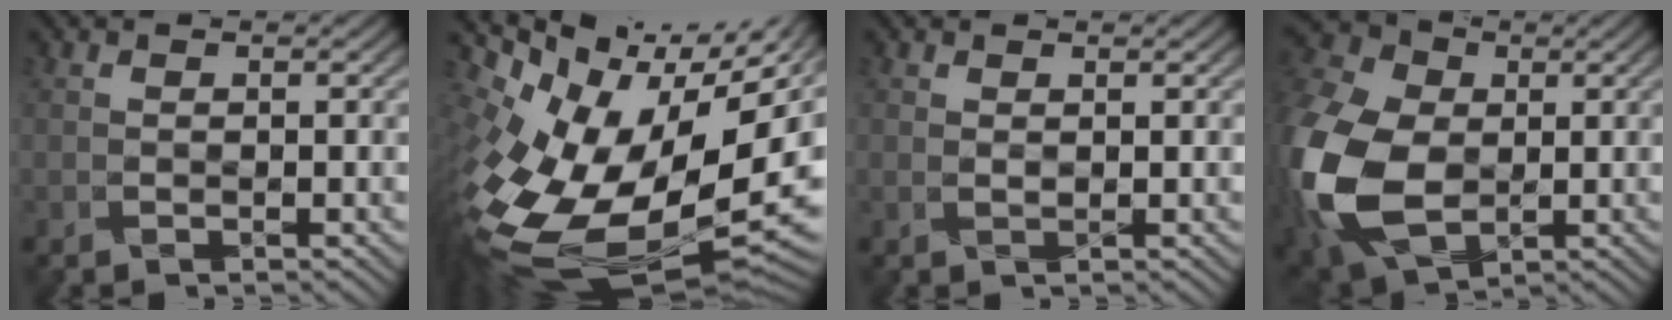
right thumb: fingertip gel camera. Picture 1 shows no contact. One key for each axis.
{"total": 20.3, "fx": -3.9, "fy": 13.0, "fz": 15.0, "tx": -0.265, "ty": -0.043, "tz": -0.025}
{"total": 0.6, "fx": 0.6, "fy": 0.0, "fz": 0.1, "tx": -0.006, "ty": -0.002, "tz": 0.009}
{"total": 16.3, "fx": -1.3, "fy": 11.9, "fz": 11.0, "tx": -0.326, "ty": -0.027, "tz": -0.020}